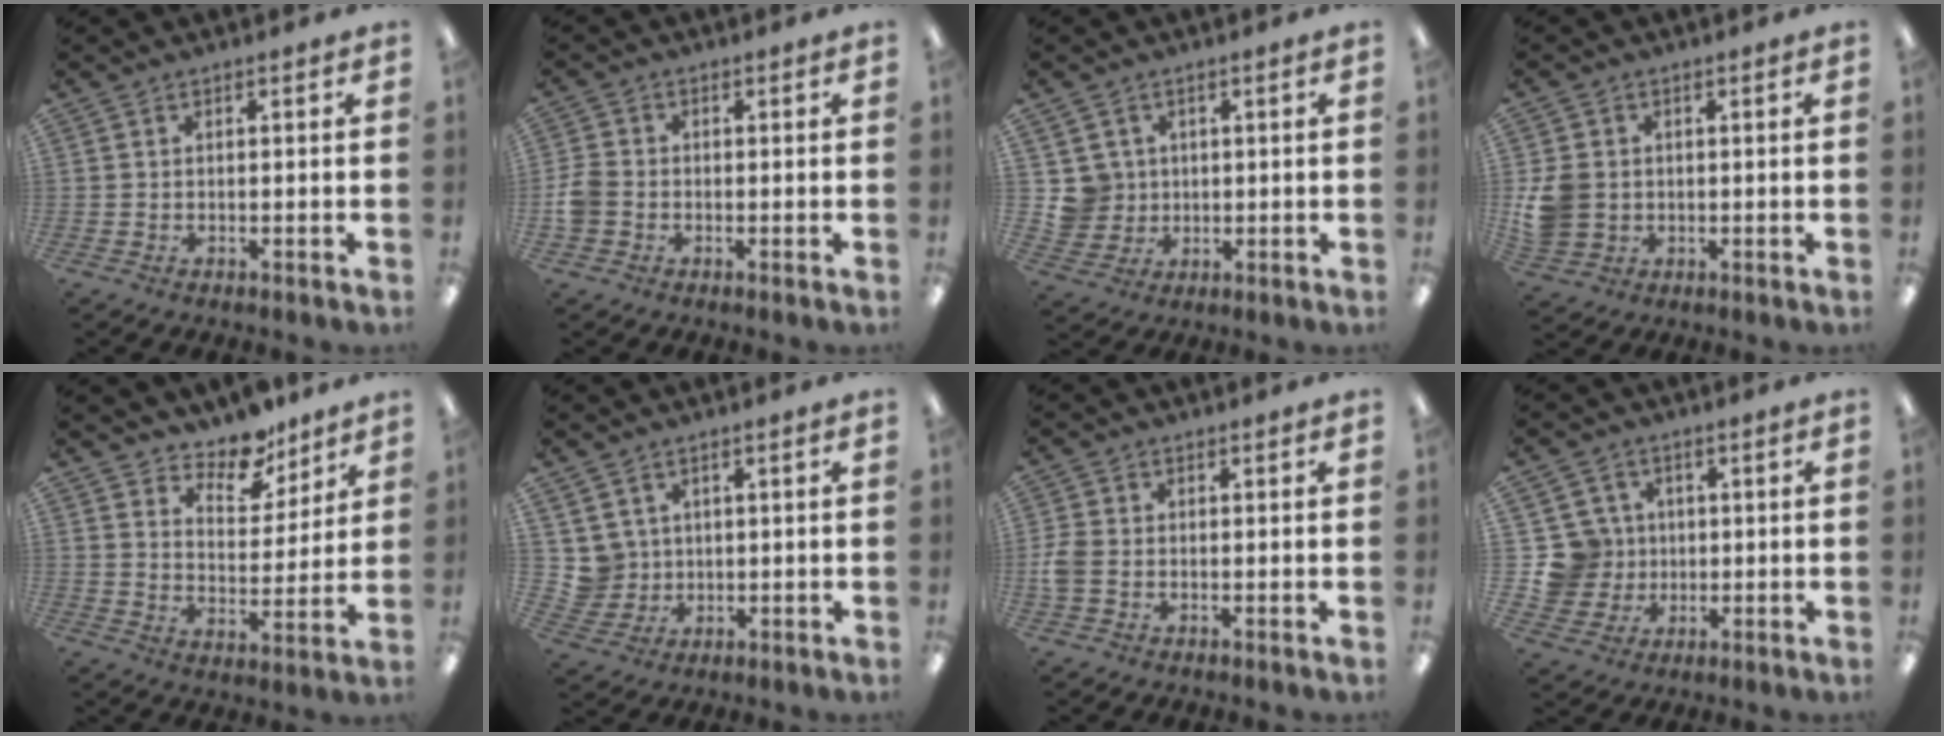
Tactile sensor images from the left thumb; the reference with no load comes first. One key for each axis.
{"total": 4.3, "fx": -1.0, "fy": 3.6, "fz": 2.2, "tx": -0.041, "ty": 0.010, "tz": -0.016}
{"total": 5.7, "fx": 1.6, "fy": 5.4, "fz": 0.3, "tx": -0.012, "ty": 0.004, "tz": 0.035}
{"total": 7.1, "fx": 0.3, "fy": 6.3, "fz": 3.3, "tx": -0.069, "ty": 0.008, "tz": 0.009}
{"total": 10.0, "fx": 8.7, "fy": 4.2, "fz": 2.3, "tx": -0.024, "ty": -0.072, "tz": 0.158}
{"total": 5.0, "fx": 2.4, "fy": 4.3, "fz": -0.2, "tx": -0.011, "ty": -0.005, "tz": 0.049}
{"total": 3.9, "fx": -0.6, "fy": 2.9, "fz": 2.5, "tx": -0.056, "ty": 0.003, "tz": -0.012}
{"total": 9.4, "fx": 1.5, "fy": 9.1, "fz": 1.6, "tx": -0.059, "ty": 0.003, "tz": 0.037}